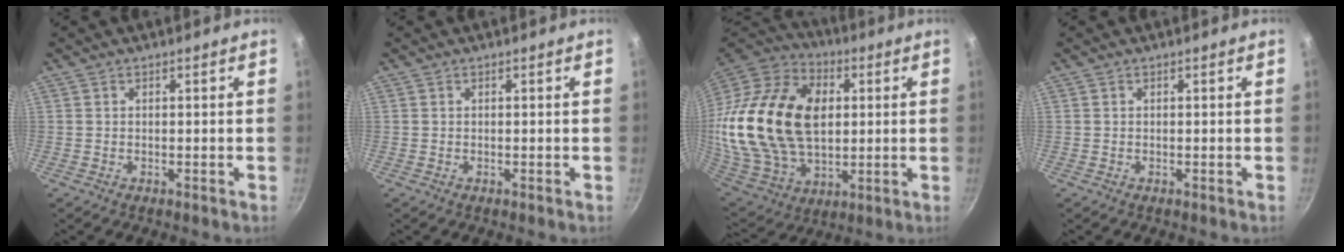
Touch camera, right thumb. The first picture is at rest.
{"total": 0.0}
{"total": 31.9, "force": [4.3, 20.8, 23.8], "torque": [-0.458, -0.001, 0.080]}
{"total": 0.0}